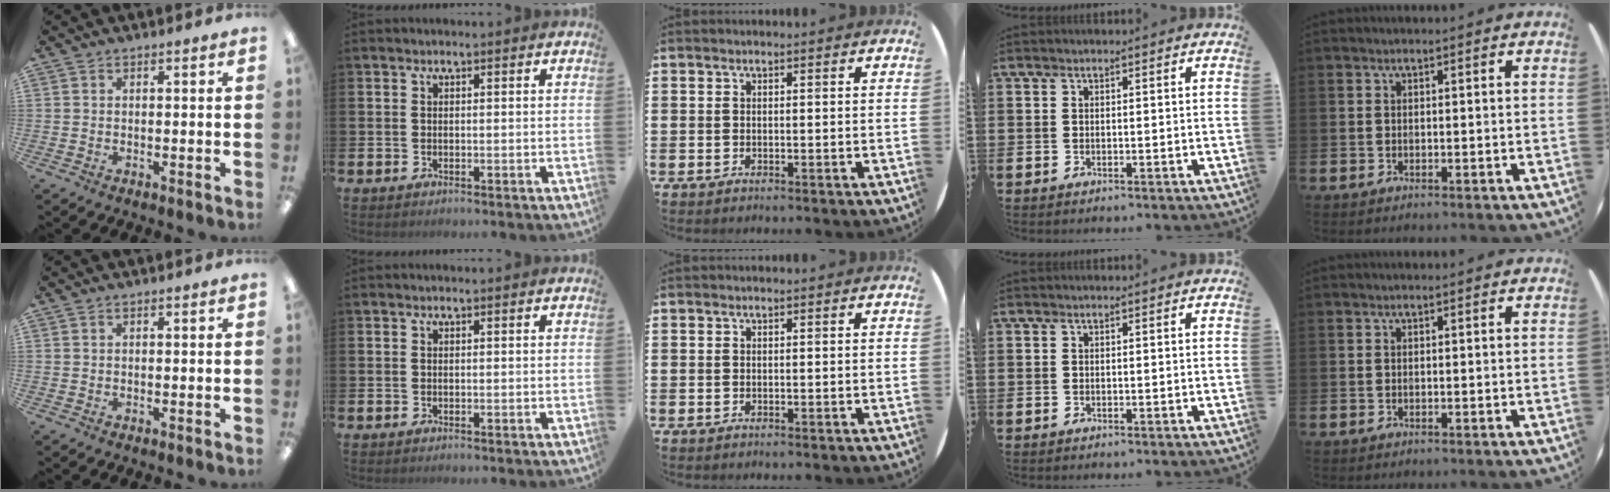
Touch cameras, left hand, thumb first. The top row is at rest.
{}